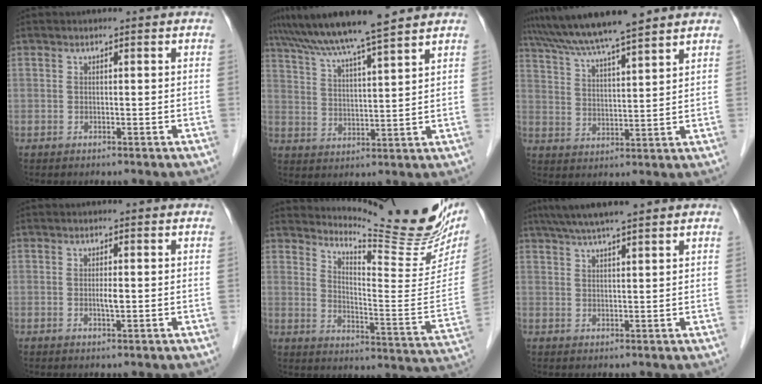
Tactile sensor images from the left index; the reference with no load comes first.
{"total": 12.8, "force": [11.1, -0.6, 6.3], "torque": [-0.114, 0.023, 0.179]}
{"total": 12.8, "force": [11.2, -0.2, 6.3], "torque": [-0.116, 0.027, 0.185]}
{"total": 1.4, "force": [-0.1, 0.2, 1.4], "torque": [-0.028, -0.001, -0.001]}
{"total": 19.0, "force": [17.3, 1.7, 7.5], "torque": [-0.116, -0.094, 0.222]}
{"total": 8.2, "force": [6.7, 0.1, 4.8], "torque": [-0.076, 0.033, 0.103]}